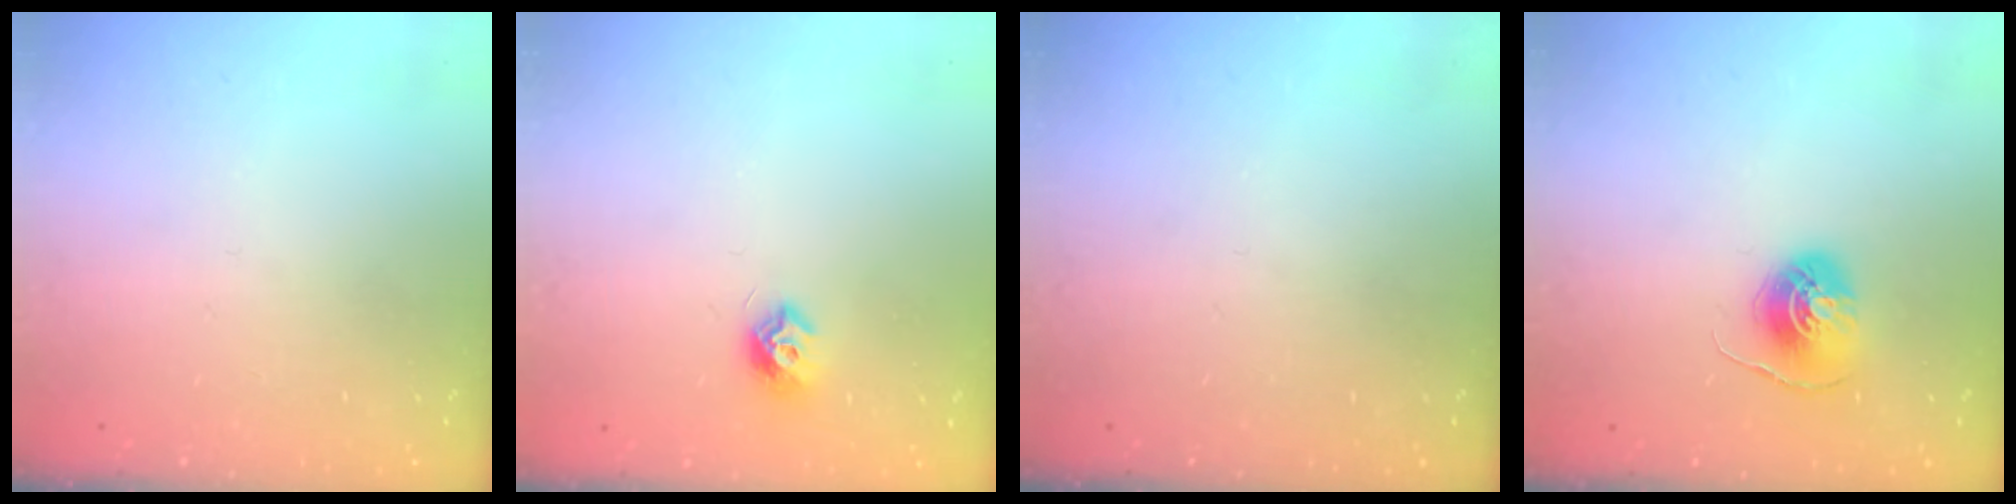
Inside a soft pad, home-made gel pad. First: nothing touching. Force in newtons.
{"total": 7.3, "press": 7.2, "slide": 0.3}
{"total": 0.0}
{"total": 7.1, "press": 7.1, "slide": 0.4}